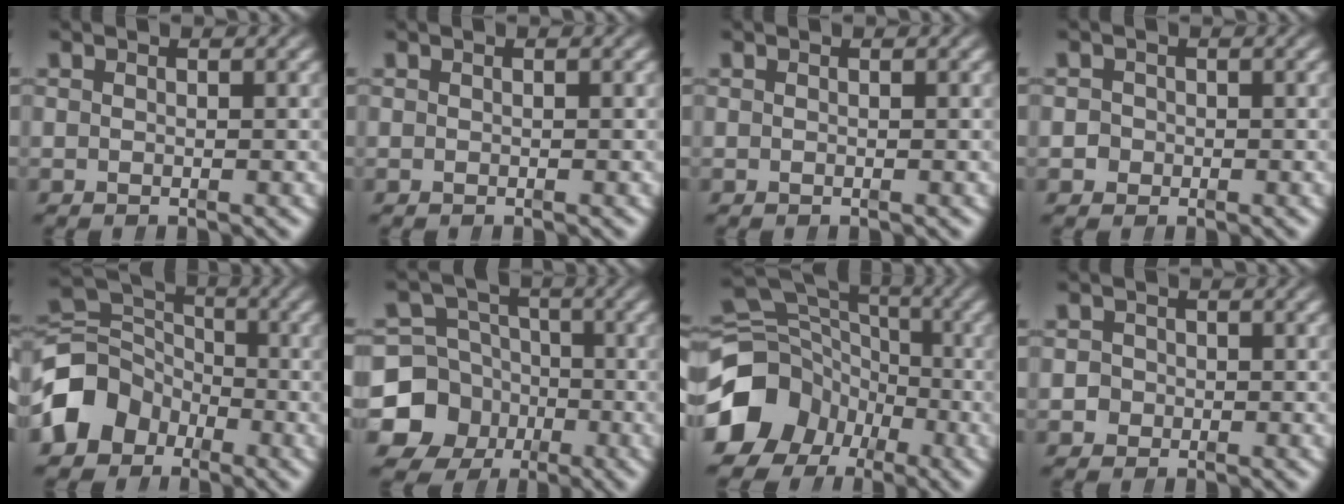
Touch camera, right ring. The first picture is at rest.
{"total": 0.0}
{"total": 0.0}
{"total": 2.1, "force": [-0.5, 2.1, 0.2], "torque": [-0.012, -0.006, -0.012]}
{"total": 8.9, "force": [-1.3, 7.7, 4.3], "torque": [-0.095, -0.024, -0.024]}
{"total": 14.0, "force": [-4.1, 12.6, 4.5], "torque": [-0.085, -0.063, -0.067]}
{"total": 13.3, "force": [-2.8, 11.3, 6.4], "torque": [-0.118, -0.043, -0.040]}
{"total": 2.7, "force": [-0.6, 2.6, 0.4], "torque": [-0.018, -0.009, -0.013]}